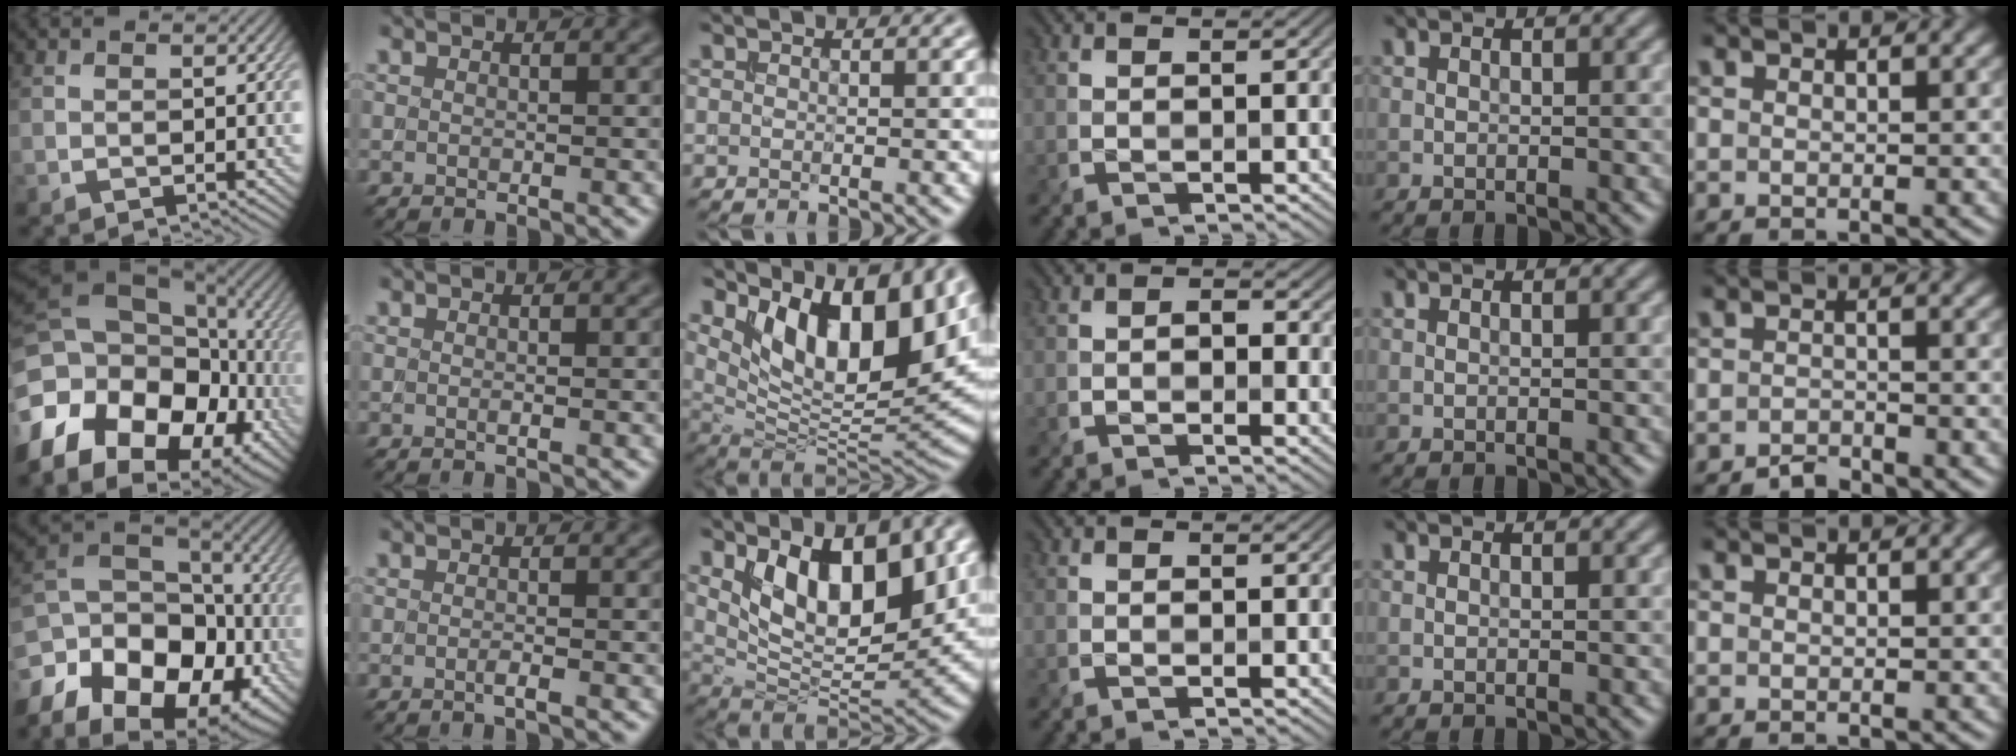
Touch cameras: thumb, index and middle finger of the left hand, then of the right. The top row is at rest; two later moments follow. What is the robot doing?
{"motion": "insert", "object": "backpack"}